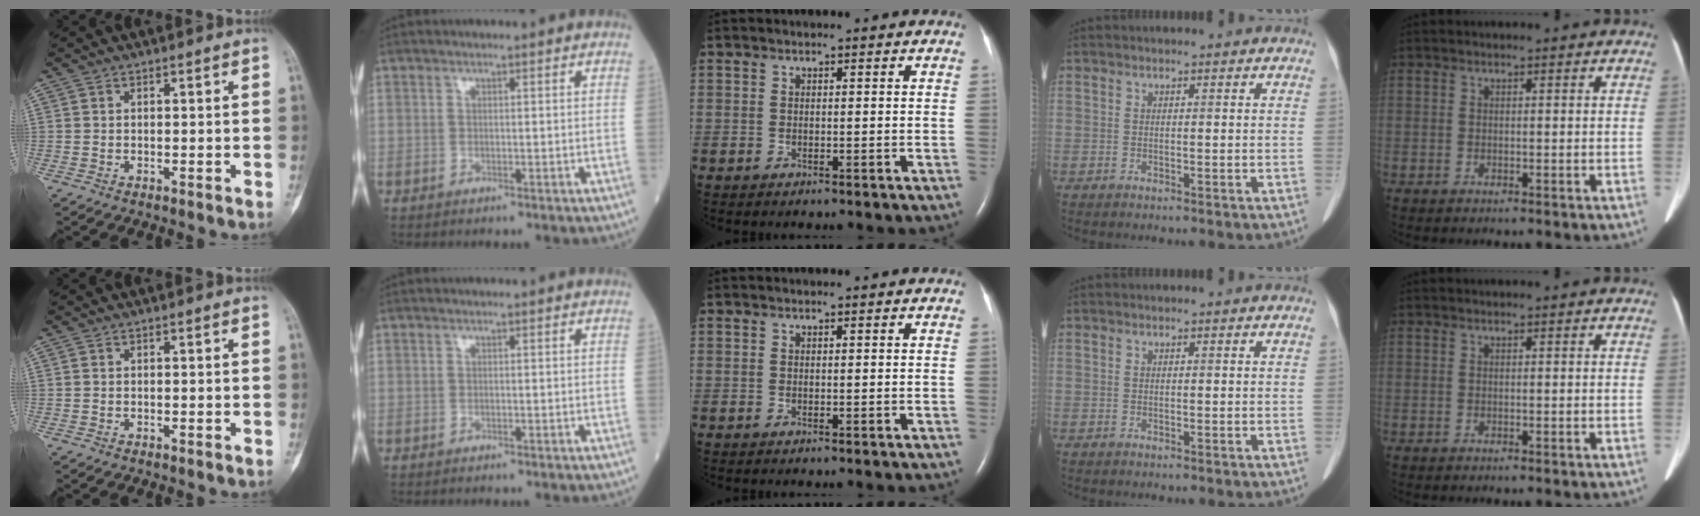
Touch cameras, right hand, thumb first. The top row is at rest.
{}